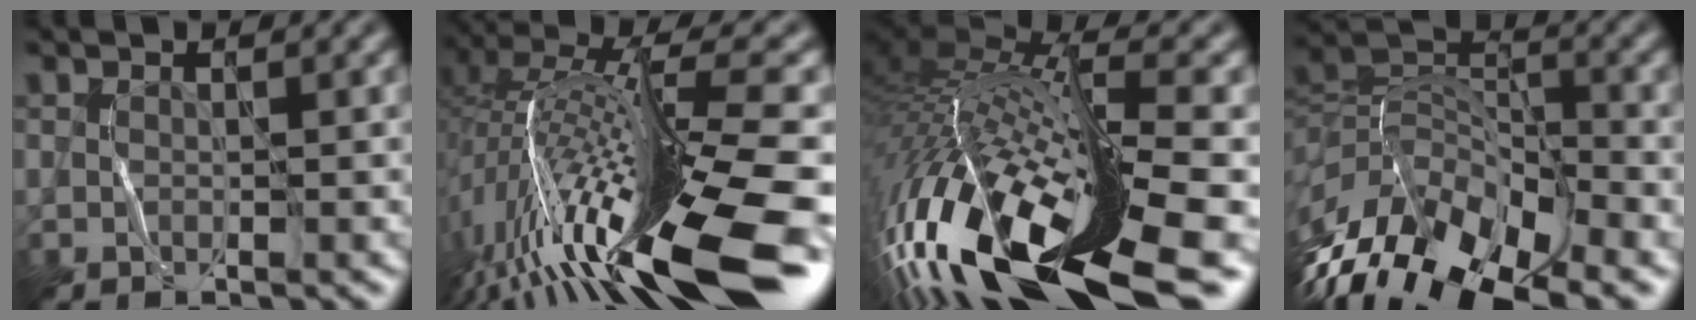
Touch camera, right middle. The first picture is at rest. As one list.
[{"total": 16.7, "force": [-6.1, 4.0, 15.0], "torque": [-0.286, 0.040, -0.111]}, {"total": 17.4, "force": [-6.1, 5.3, 15.4], "torque": [-0.316, -0.039, -0.069]}, {"total": 15.8, "force": [-10.0, 7.4, 9.6], "torque": [-0.203, -0.002, -0.154]}]